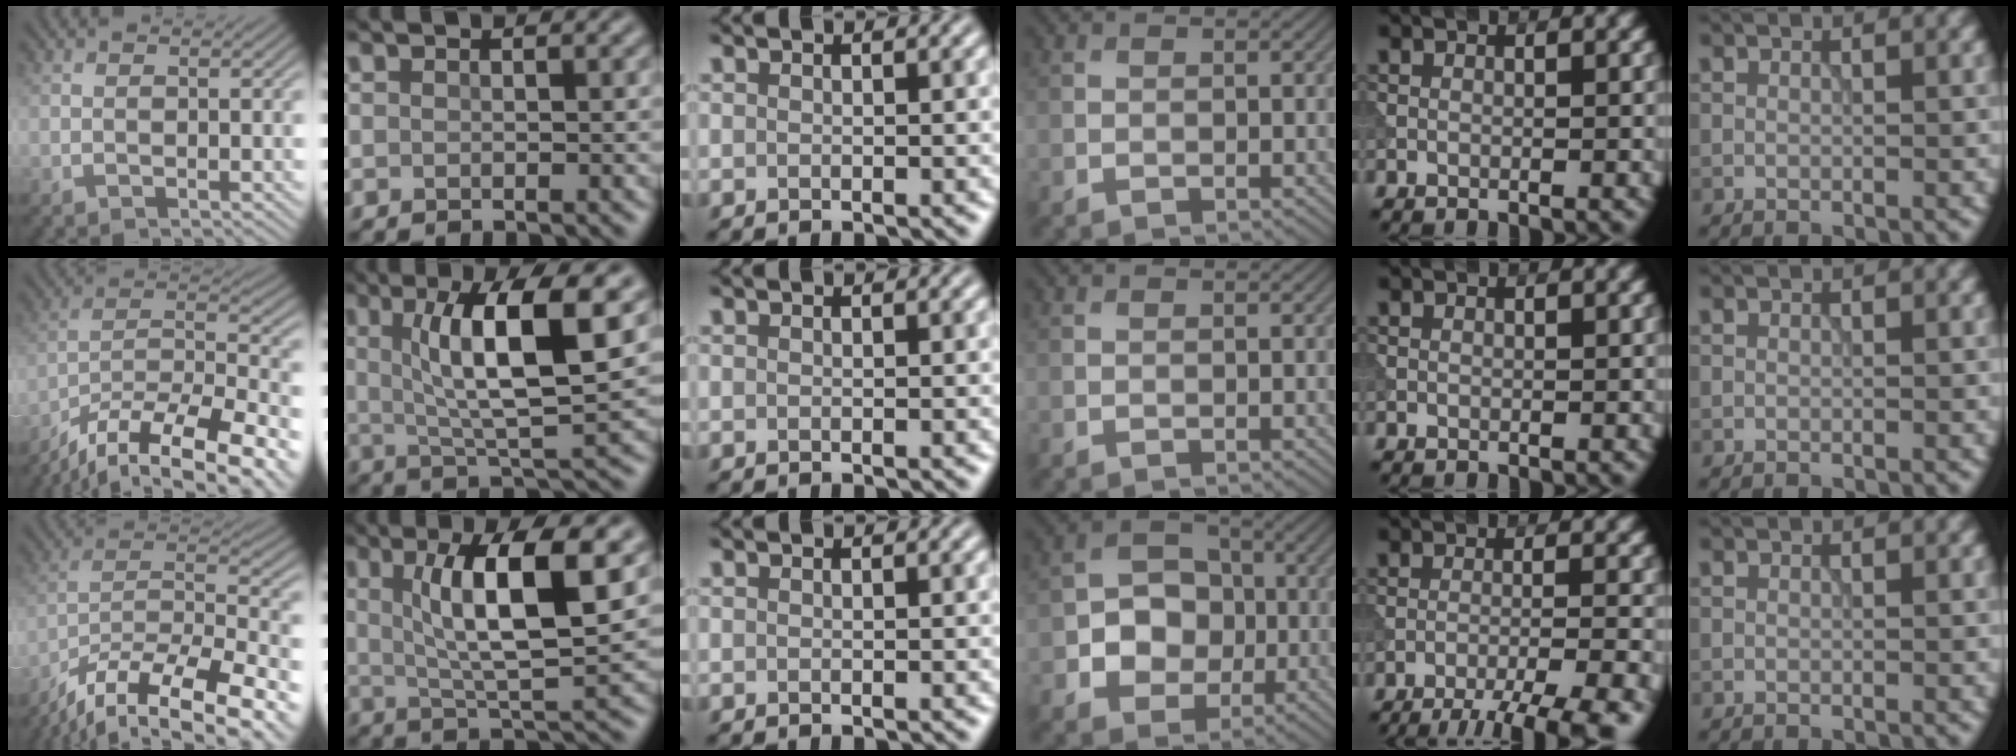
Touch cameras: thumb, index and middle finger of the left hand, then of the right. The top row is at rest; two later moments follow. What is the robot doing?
{"motion": "extract", "object": "tissue"}